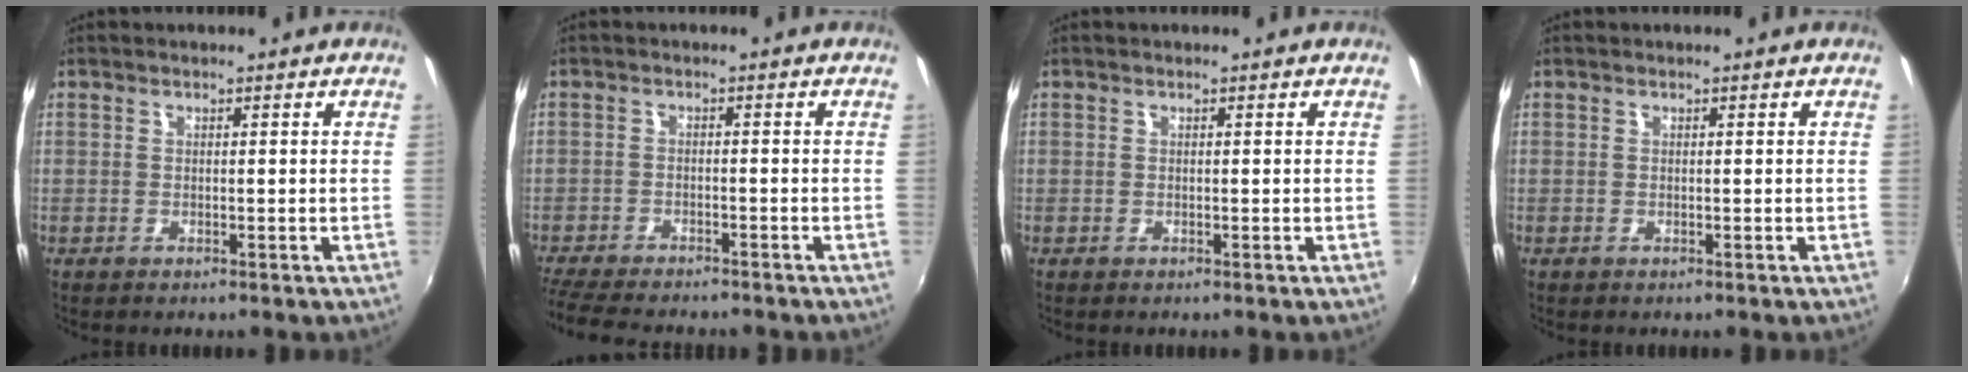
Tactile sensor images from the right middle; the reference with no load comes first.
{"total": 10.4, "force": [-9.2, 2.0, 4.3], "torque": [-0.112, -0.025, -0.154]}
{"total": 0.0}
{"total": 0.0}